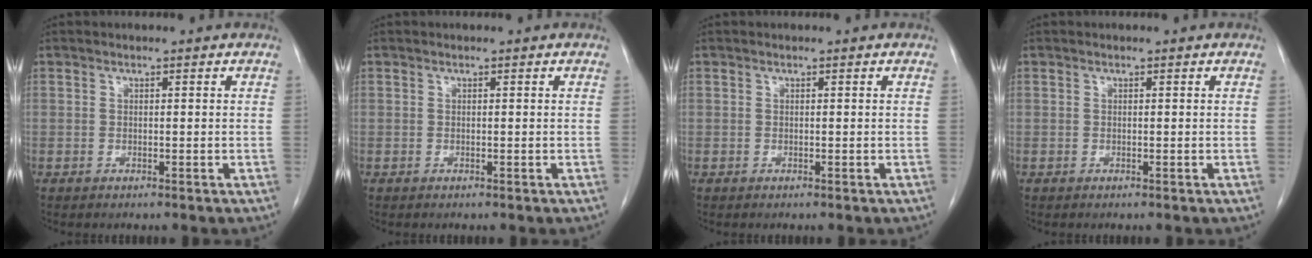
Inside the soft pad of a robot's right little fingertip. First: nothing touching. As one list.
[{"total": 0.0}, {"total": 0.0}, {"total": 0.0}]